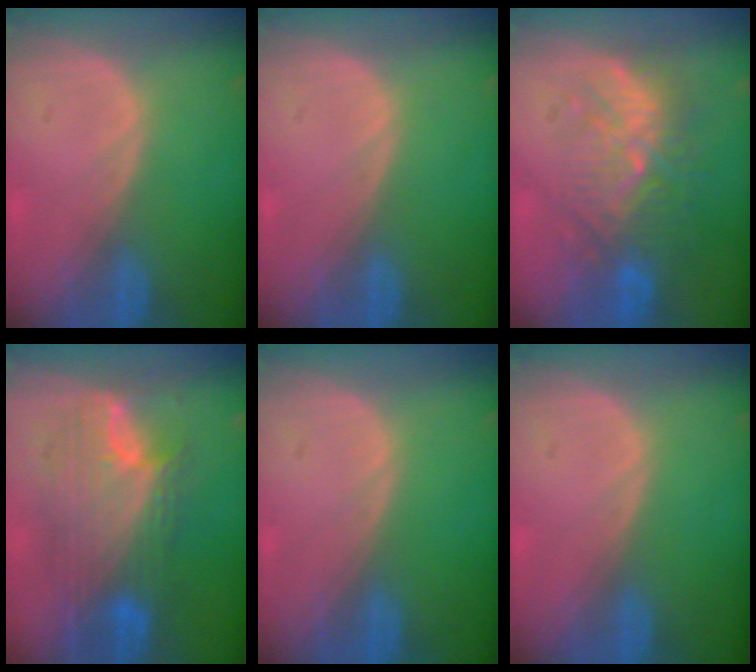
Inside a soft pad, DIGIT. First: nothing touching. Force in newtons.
{"total": 0.0}
{"total": 9.4, "press": 8.9, "slide": 2.8}
{"total": 10.0, "press": 10.0, "slide": 0.6}
{"total": 0.0}
{"total": 0.0}